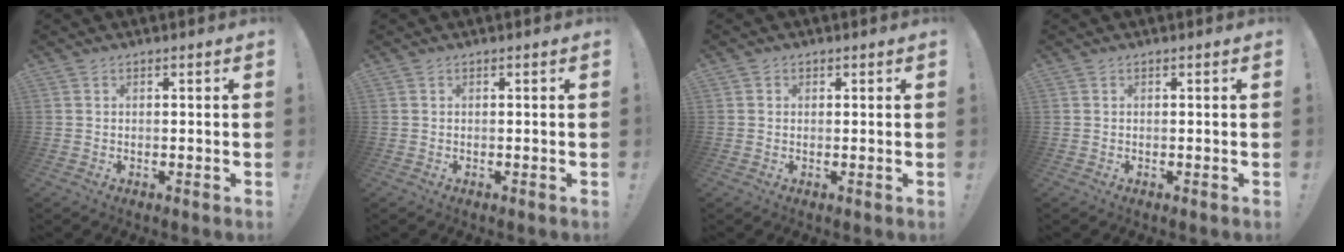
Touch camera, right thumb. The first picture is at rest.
{"total": 0.0}
{"total": 1.0, "force": [0.2, 0.9, 0.2], "torque": [0.001, 0.000, 0.003]}
{"total": 0.0}